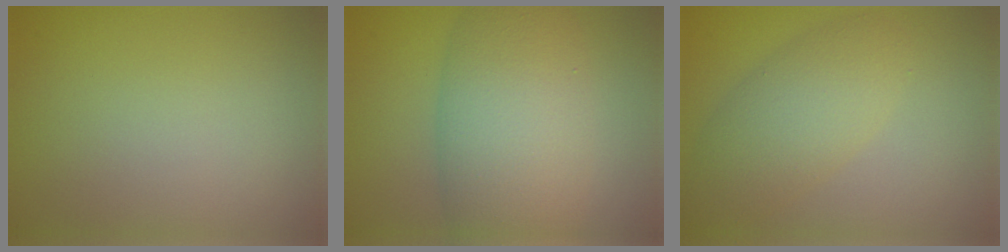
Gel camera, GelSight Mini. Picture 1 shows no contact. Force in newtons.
{"total": 8.9, "press": 8.9, "slide": 0.4}
{"total": 4.6, "press": 4.6, "slide": 0.2}